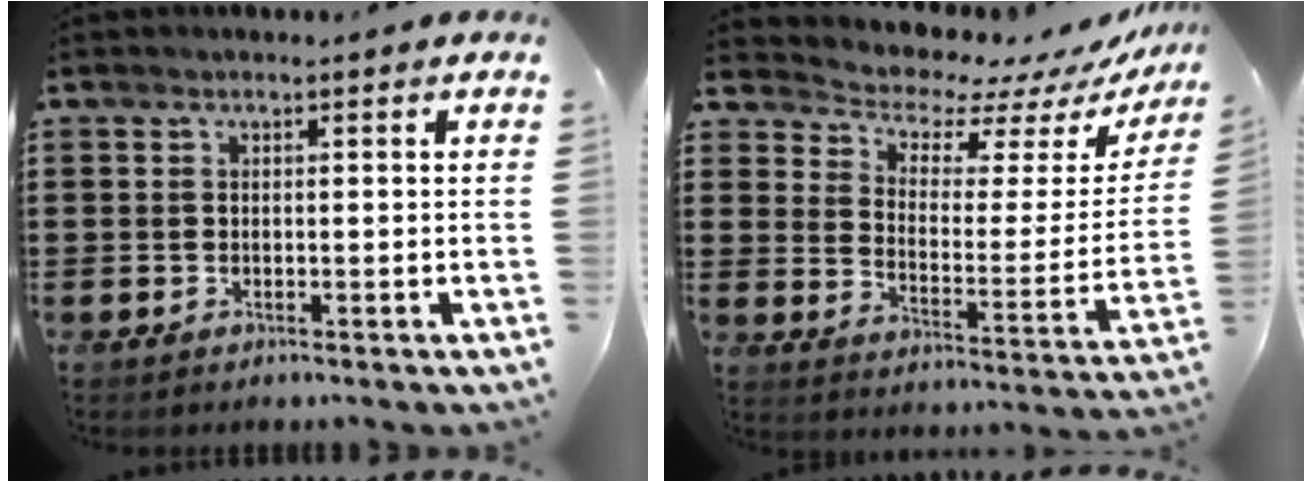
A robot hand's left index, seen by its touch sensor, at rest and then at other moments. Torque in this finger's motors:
{"motor_torque": [1.23, -0.90, 0.25, -0.01]}